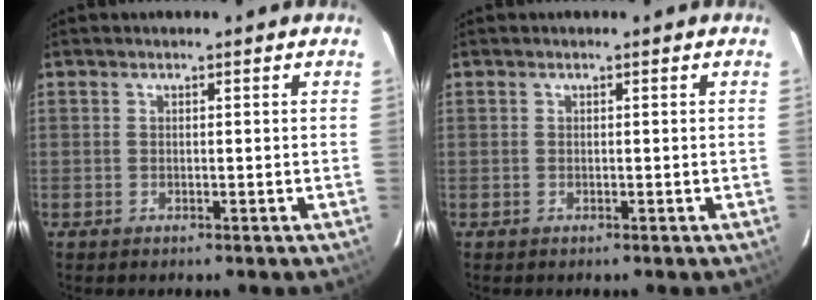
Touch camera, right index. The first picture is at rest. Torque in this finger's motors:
{"motor_torque": [0.00, 0.00, 0.00, 0.00]}